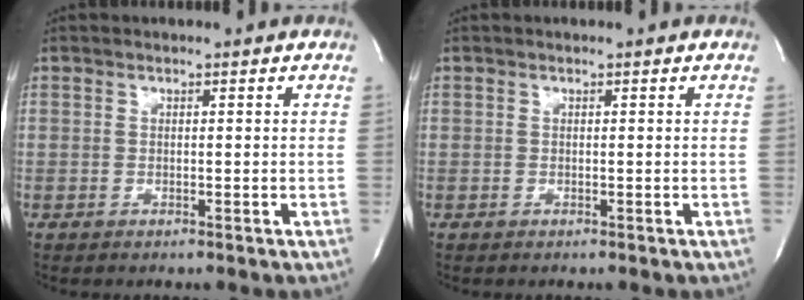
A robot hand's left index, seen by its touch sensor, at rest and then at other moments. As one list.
[{"total": 0.0}]